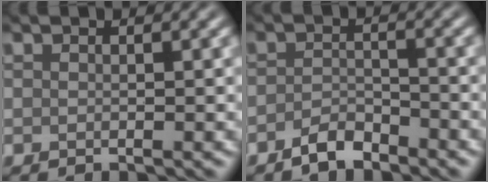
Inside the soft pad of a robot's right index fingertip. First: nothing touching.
{"total": 2.4, "force": [-1.9, 0.8, 1.1], "torque": [-0.019, 0.007, -0.039]}